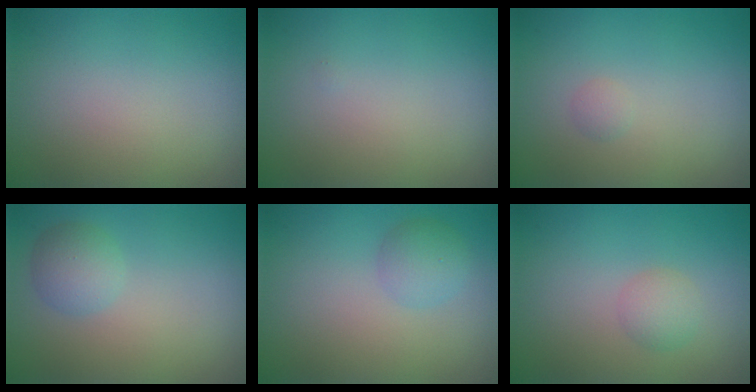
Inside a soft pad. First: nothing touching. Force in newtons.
{"total": 0.0}
{"total": 0.6, "press": 0.6, "slide": 0.0}
{"total": 2.3, "press": 2.3, "slide": 0.1}
{"total": 2.0, "press": 2.0, "slide": 0.1}
{"total": 1.7, "press": 1.7, "slide": 0.0}